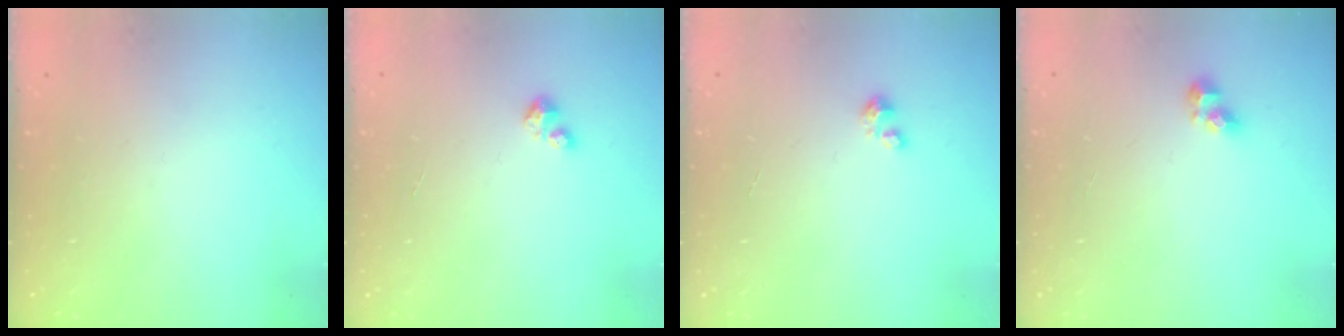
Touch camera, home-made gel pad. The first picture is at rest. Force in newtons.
{"total": 1.7, "press": 1.7, "slide": 0.2}
{"total": 1.6, "press": 1.6, "slide": 0.2}
{"total": 5.2, "press": 5.2, "slide": 0.4}